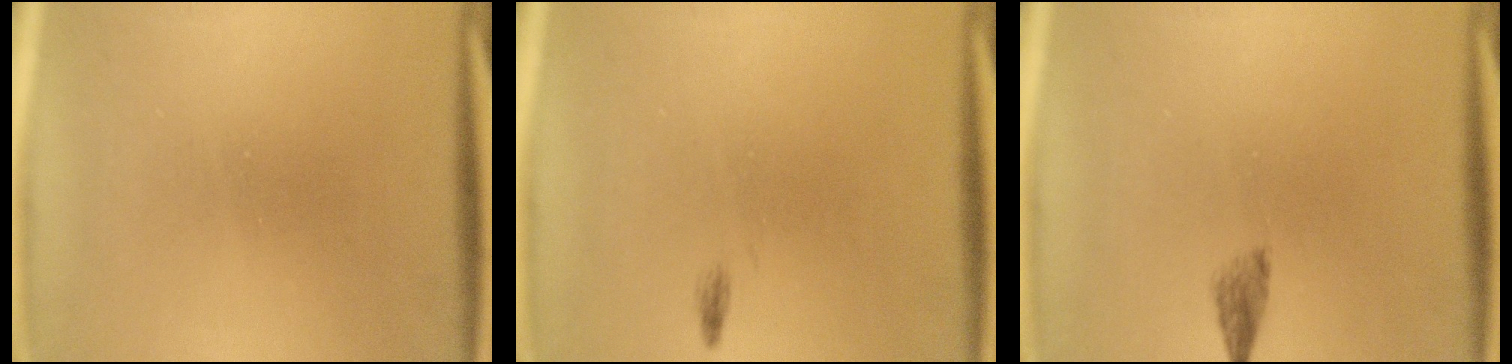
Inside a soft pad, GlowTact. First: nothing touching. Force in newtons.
{"total": 0.5}
{"total": 3.0}